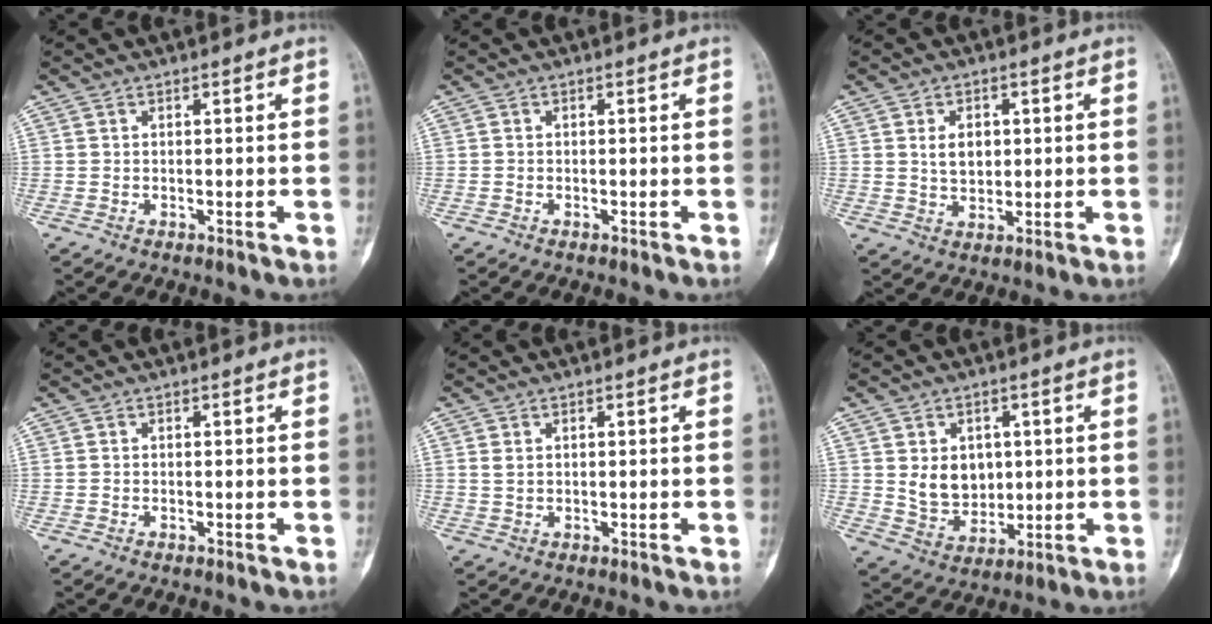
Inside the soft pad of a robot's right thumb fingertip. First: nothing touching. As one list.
[{"total": 0.0}, {"total": 5.0, "force": [1.1, 3.5, 3.4], "torque": [-0.040, -0.006, 0.023]}, {"total": 0.0}, {"total": 1.1, "force": [0.5, 0.7, 0.8], "torque": [-0.016, 0.004, 0.014]}, {"total": 8.3, "force": [1.3, 6.5, 4.9], "torque": [-0.046, -0.013, 0.037]}]